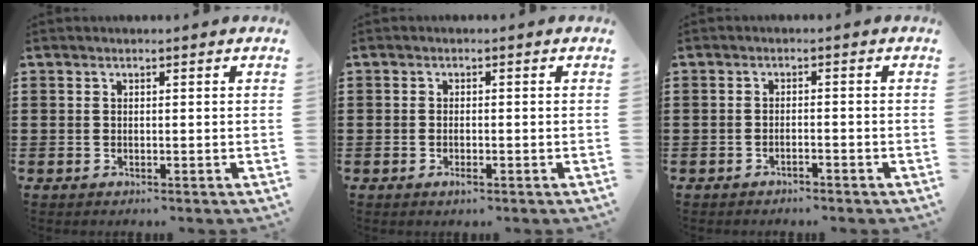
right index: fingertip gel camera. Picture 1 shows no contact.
{"total": 1.1, "force": [-0.6, 0.2, 0.9], "torque": [-0.020, -0.007, -0.008]}
{"total": 1.3, "force": [-1.3, 0.0, 0.3], "torque": [-0.009, 0.000, -0.025]}